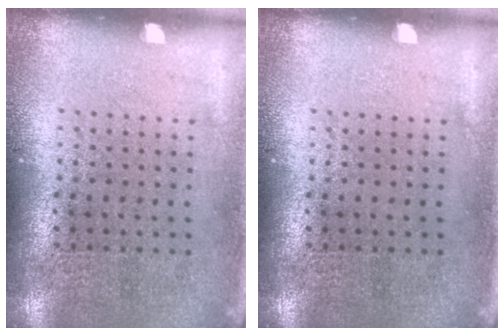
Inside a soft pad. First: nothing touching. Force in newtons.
{"total": 0.0}